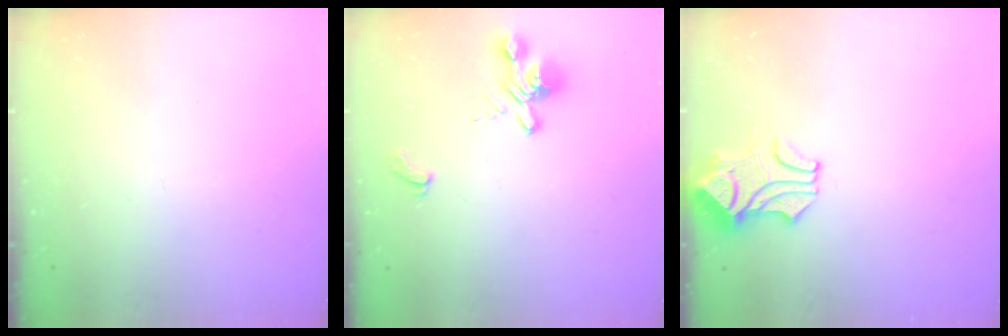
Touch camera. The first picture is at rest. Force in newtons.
{"total": 2.6, "press": 2.3, "slide": 1.3}
{"total": 1.9, "press": 1.5, "slide": 1.1}